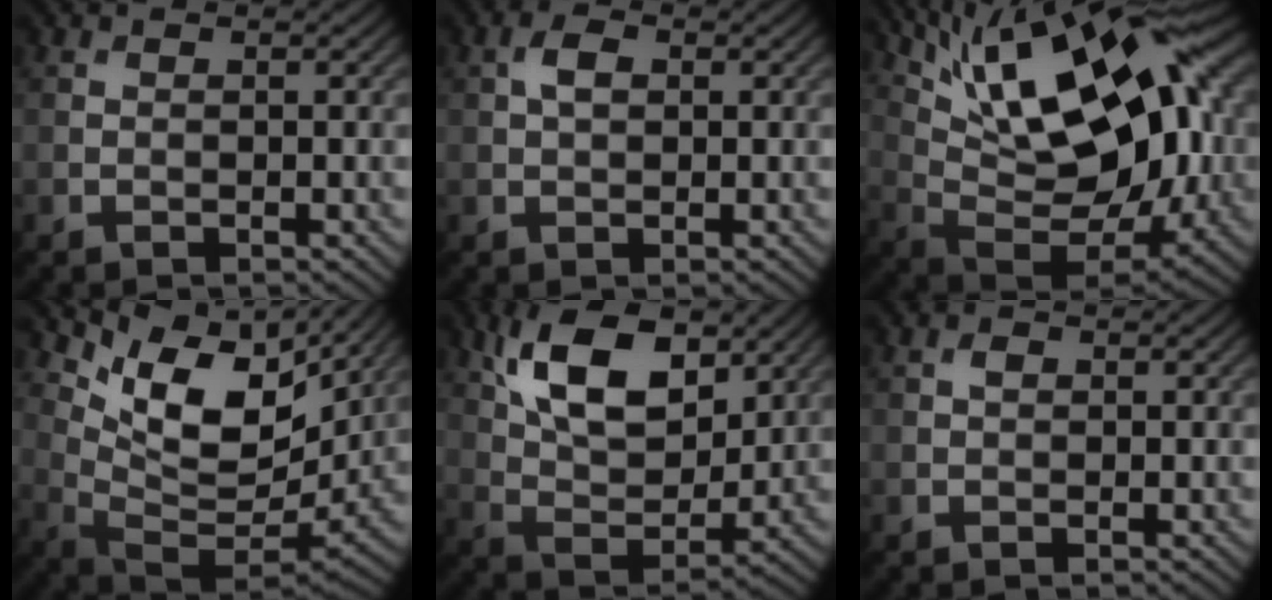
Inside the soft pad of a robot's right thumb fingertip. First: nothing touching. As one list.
[{"total": 2.3, "force": [0.5, 1.4, 1.7], "torque": [-0.035, 0.004, 0.005]}, {"total": 20.3, "force": [7.8, 9.1, 16.4], "torque": [-0.268, 0.046, 0.114]}, {"total": 11.4, "force": [6.3, 5.6, 7.7], "torque": [-0.156, -0.006, 0.124]}, {"total": 12.9, "force": [6.2, 6.6, 9.1], "torque": [-0.180, 0.005, 0.116]}, {"total": 0.8, "force": [0.2, 0.6, 0.5], "torque": [-0.011, 0.000, 0.002]}]